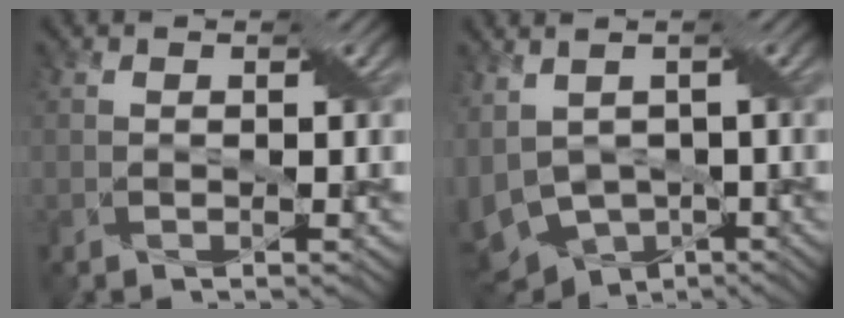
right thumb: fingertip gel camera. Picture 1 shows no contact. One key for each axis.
{"total": 8.3, "fx": -1.4, "fy": 5.6, "fz": 6.0, "tx": -0.146, "ty": -0.027, "tz": -0.022}